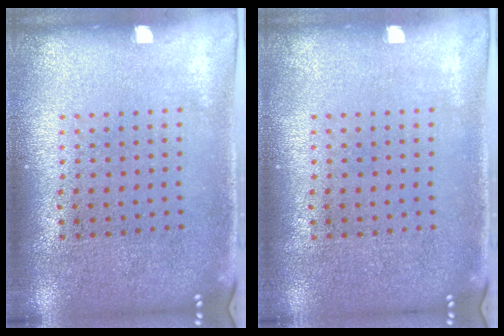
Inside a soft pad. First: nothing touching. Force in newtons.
{"total": 0.0}